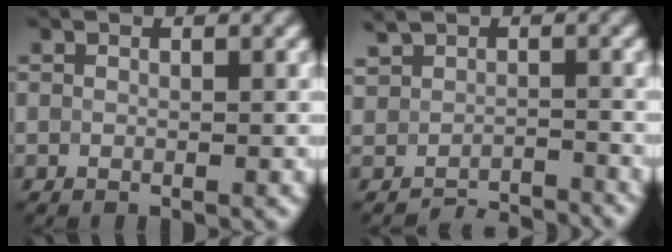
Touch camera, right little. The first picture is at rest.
{"total": 3.1, "force": [-2.4, 1.8, 0.8], "torque": [-0.001, -0.009, -0.048]}